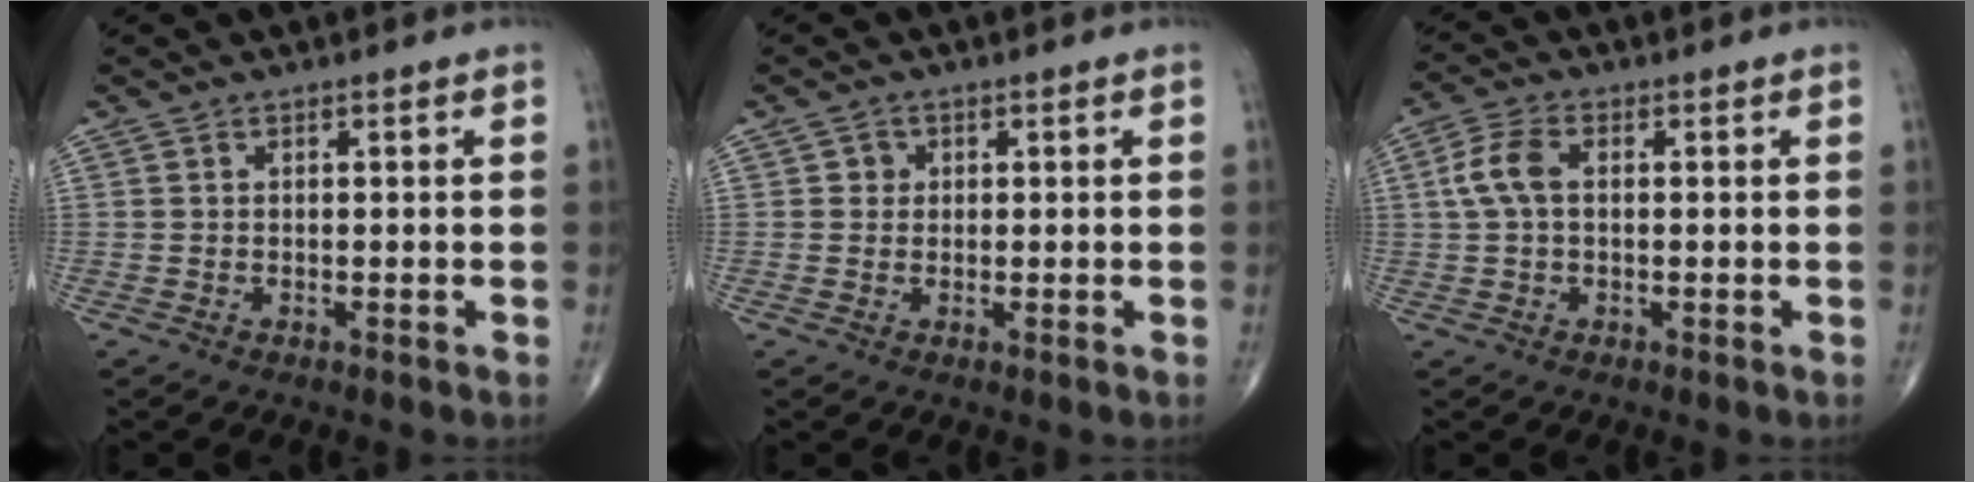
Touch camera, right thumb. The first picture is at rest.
{"total": 1.6, "force": [0.3, 1.5, 0.4], "torque": [0.004, 0.002, 0.001]}
{"total": 5.6, "force": [0.7, 3.2, 4.5], "torque": [-0.104, 0.017, 0.009]}